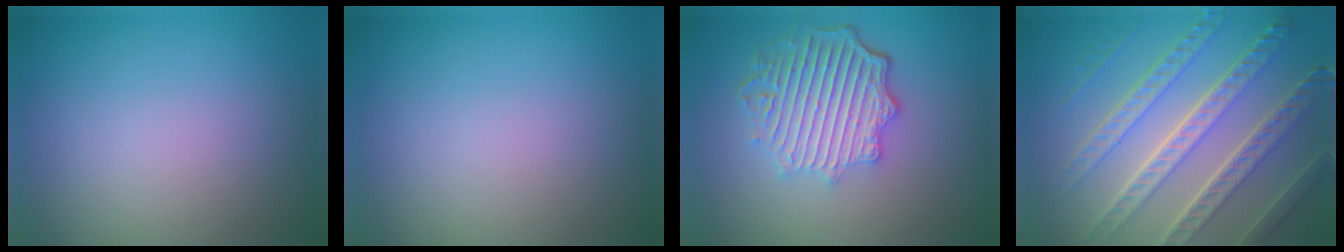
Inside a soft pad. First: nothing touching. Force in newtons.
{"total": 0.0}
{"total": 6.0, "press": 4.7, "slide": 3.8}
{"total": 9.0, "press": 6.4, "slide": 6.4}